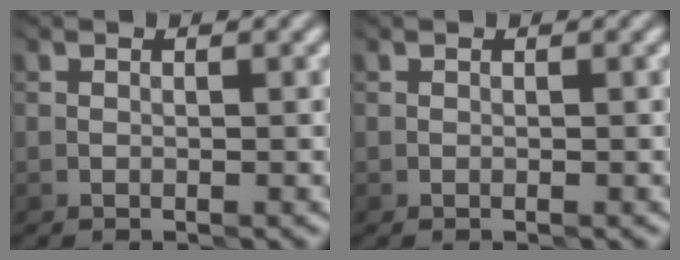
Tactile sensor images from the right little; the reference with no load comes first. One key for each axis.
{"total": 0.0}